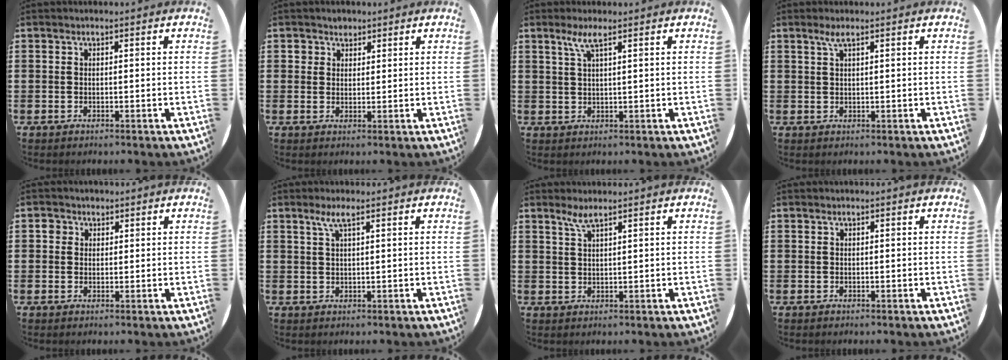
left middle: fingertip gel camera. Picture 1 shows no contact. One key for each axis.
{"total": 1.9, "fx": 1.5, "fy": 1.2, "fz": 0.0, "tx": 0.014, "ty": -0.001, "tz": 0.026}
{"total": 2.7, "fx": 1.6, "fy": 0.1, "fz": 2.2, "tx": -0.046, "ty": 0.002, "tz": 0.027}
{"total": 1.7, "fx": 1.0, "fy": 0.1, "fz": 1.3, "tx": -0.027, "ty": 0.003, "tz": 0.016}
{"total": 1.5, "fx": 0.9, "fy": 1.2, "fz": 0.1, "tx": 0.012, "ty": -0.002, "tz": 0.014}
{"total": 2.3, "fx": 1.3, "fy": 0.2, "fz": 1.9, "tx": -0.040, "ty": 0.004, "tz": 0.021}
{"total": 2.3, "fx": 1.7, "fy": 0.1, "fz": 1.5, "tx": -0.032, "ty": 0.001, "tz": 0.030}
{"total": 0.0}